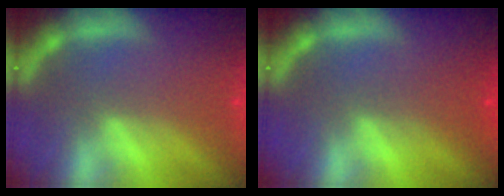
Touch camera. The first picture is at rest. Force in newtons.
{"total": 2.0}